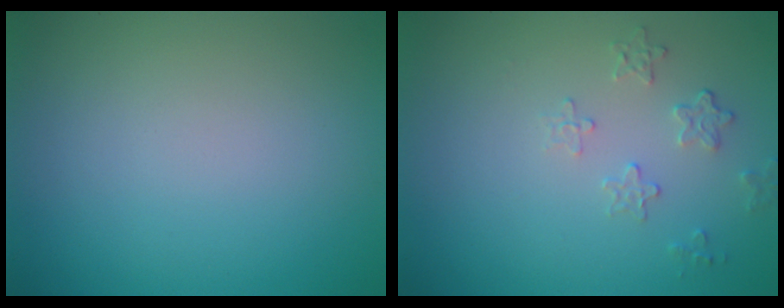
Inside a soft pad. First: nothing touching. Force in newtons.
{"total": 1.6, "press": 0.9, "slide": 1.4}